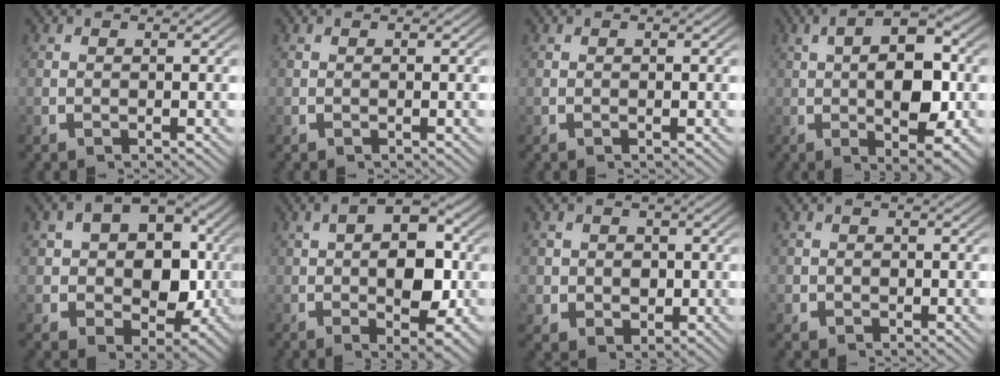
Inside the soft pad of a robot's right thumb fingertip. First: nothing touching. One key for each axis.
{"total": 0.0}
{"total": 0.0}
{"total": 10.4, "fx": 1.0, "fy": 4.8, "fz": 9.2, "tx": -0.133, "ty": 0.001, "tz": 0.012}
{"total": 10.9, "fx": 0.7, "fy": 8.3, "fz": 7.0, "tx": -0.144, "ty": -0.040, "tz": 0.024}
{"total": 8.7, "fx": 0.4, "fy": 4.7, "fz": 7.3, "tx": -0.108, "ty": -0.011, "tz": 0.004}
{"total": 4.4, "fx": 0.2, "fy": 3.9, "fz": 2.0, "tx": -0.041, "ty": -0.026, "tz": 0.016}
{"total": 1.8, "fx": -0.4, "fy": 1.7, "fz": 0.4, "tx": -0.005, "ty": -0.010, "tz": -0.006}